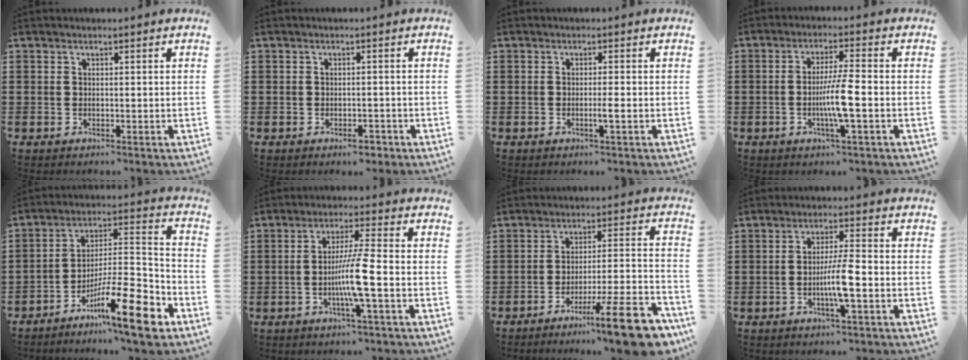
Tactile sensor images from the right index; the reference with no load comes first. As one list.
[{"total": 1.9, "force": [-1.6, 0.8, 0.7], "torque": [-0.017, 0.001, -0.032]}, {"total": 1.8, "force": [-0.7, -0.2, 1.7], "torque": [-0.034, -0.007, -0.015]}, {"total": 6.2, "force": [-1.6, 0.1, 6.0], "torque": [-0.116, -0.011, -0.034]}, {"total": 16.6, "force": [-10.2, 2.8, 12.7], "torque": [-0.208, 0.031, -0.170]}, {"total": 7.3, "force": [-2.2, -0.5, 6.9], "torque": [-0.132, -0.013, -0.045]}, {"total": 13.3, "force": [-9.2, 0.9, 9.6], "torque": [-0.137, 0.025, -0.157]}, {"total": 5.6, "force": [-1.7, 0.2, 5.3], "torque": [-0.104, -0.008, -0.036]}]